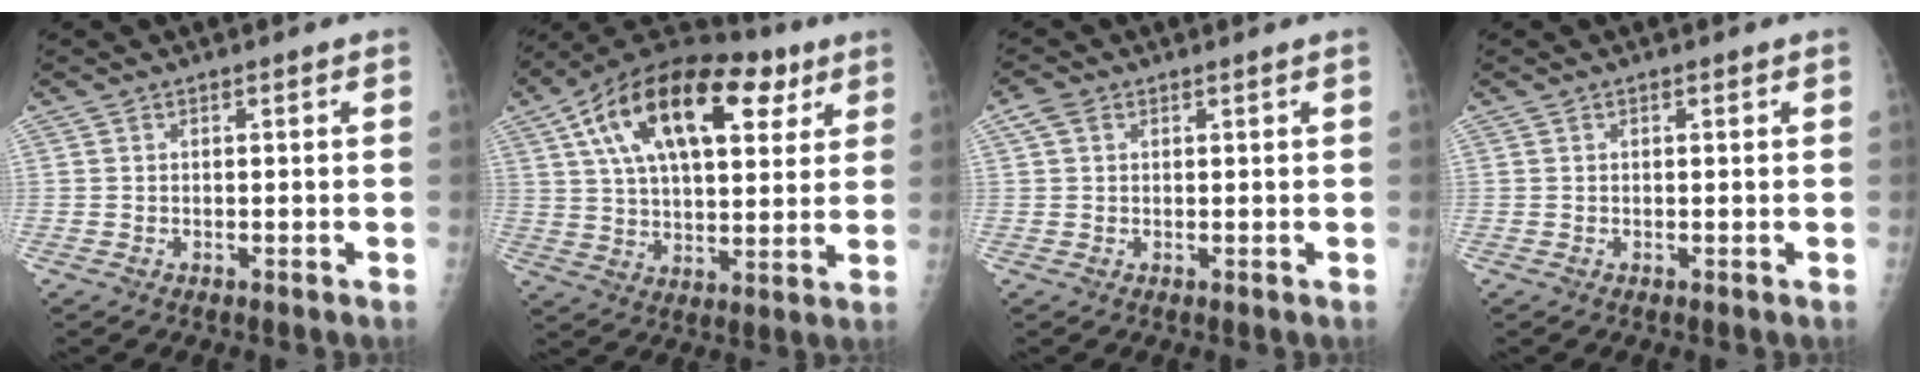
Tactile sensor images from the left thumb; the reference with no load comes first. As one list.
[{"total": 24.6, "force": [10.4, 12.4, 18.6], "torque": [-0.293, 0.010, 0.169]}, {"total": 2.3, "force": [1.1, 1.3, 1.6], "torque": [-0.034, 0.010, 0.025]}, {"total": 0.0}]